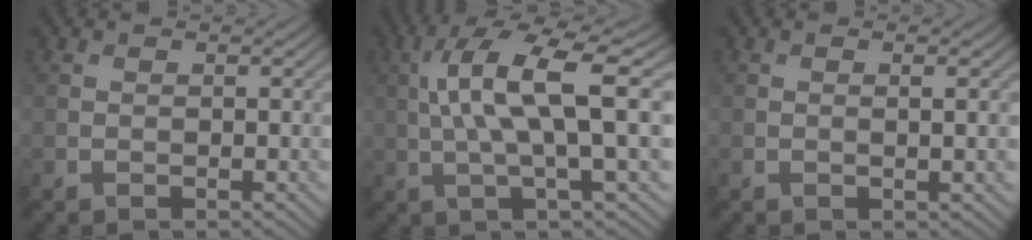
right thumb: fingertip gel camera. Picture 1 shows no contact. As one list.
[{"total": 12.4, "force": [1.8, 2.9, 11.9], "torque": [-0.227, 0.013, 0.035]}, {"total": 2.5, "force": [0.1, 0.6, 2.4], "torque": [-0.033, 0.006, 0.001]}]